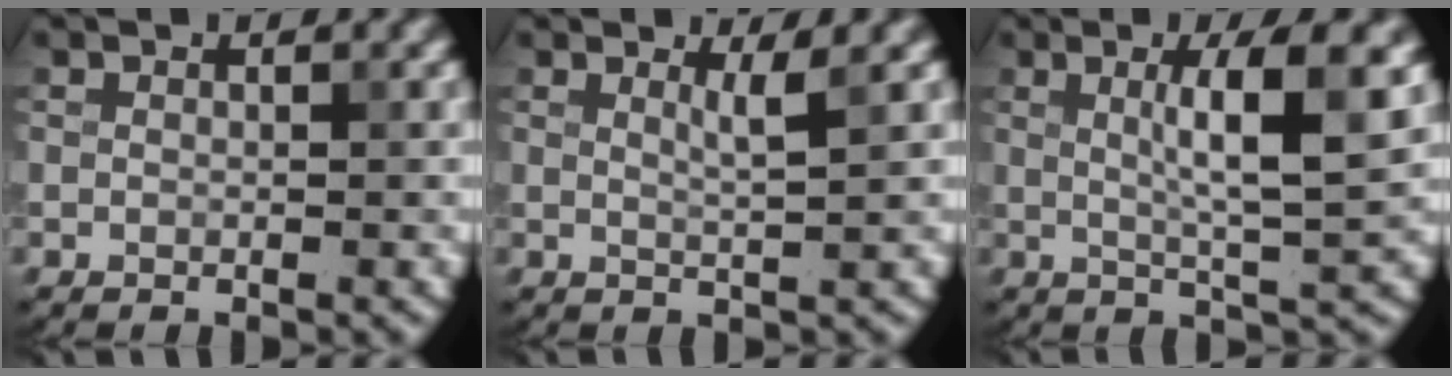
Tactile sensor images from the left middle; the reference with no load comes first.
{"total": 1.6, "force": [0.7, 0.3, 1.4], "torque": [-0.018, -0.003, 0.008]}
{"total": 6.1, "force": [1.5, 1.0, 5.9], "torque": [-0.084, 0.005, 0.024]}